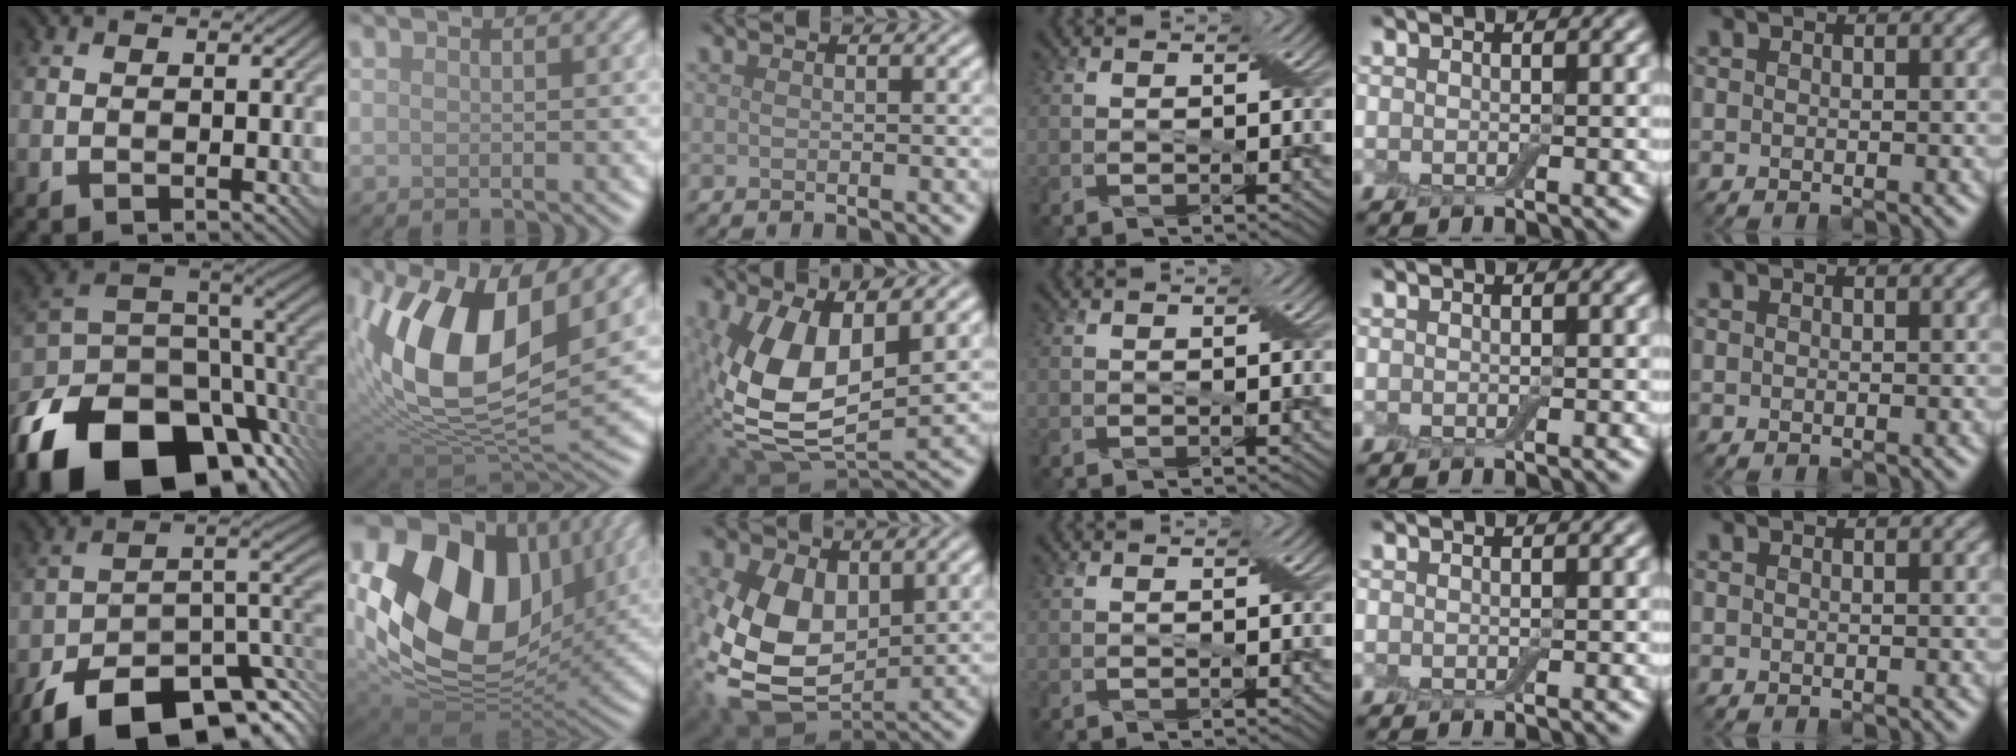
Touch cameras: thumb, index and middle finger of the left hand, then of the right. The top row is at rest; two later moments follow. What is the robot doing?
{"motion": "peel", "object": "duck tape"}